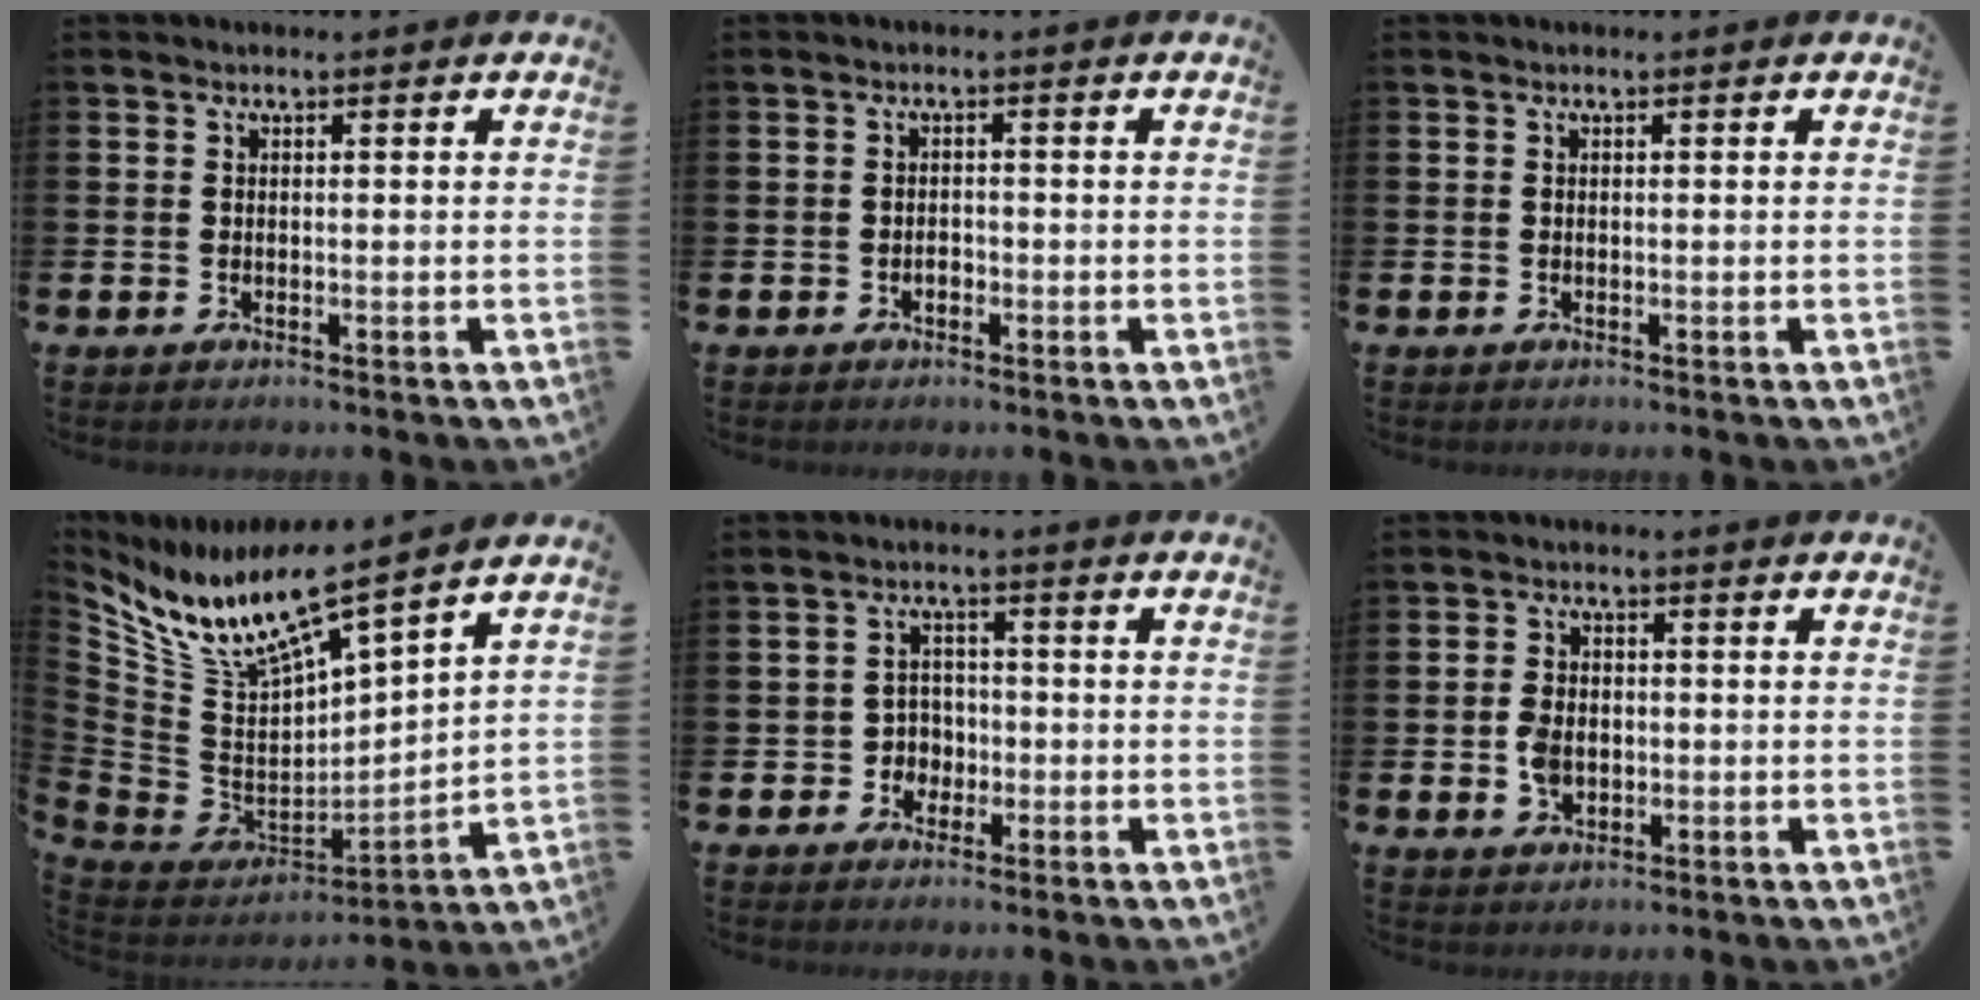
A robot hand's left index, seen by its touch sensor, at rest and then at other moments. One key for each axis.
{"total": 1.1, "fx": -0.4, "fy": 0.8, "fz": 0.6, "tx": -0.008, "ty": 0.001, "tz": -0.010}
{"total": 0.0}
{"total": 10.6, "fx": 9.0, "fy": 1.7, "fz": 5.3, "tx": -0.149, "ty": -0.066, "tz": 0.152}
{"total": 3.1, "fx": -1.1, "fy": 2.8, "fz": 0.5, "tx": -0.022, "ty": 0.006, "tz": -0.029}
{"total": 3.7, "fx": -0.6, "fy": 2.9, "fz": 2.3, "tx": -0.038, "ty": 0.007, "tz": -0.013}